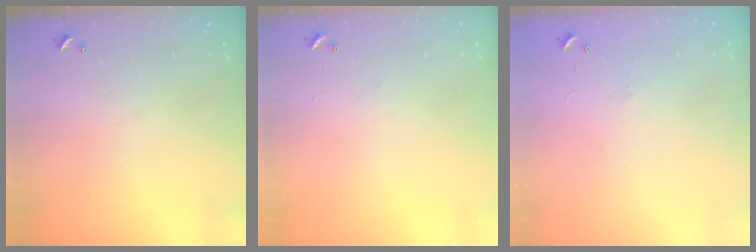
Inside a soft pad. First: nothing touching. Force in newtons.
{"total": 4.0, "press": 3.9, "slide": 0.3}
{"total": 7.1, "press": 7.0, "slide": 0.7}